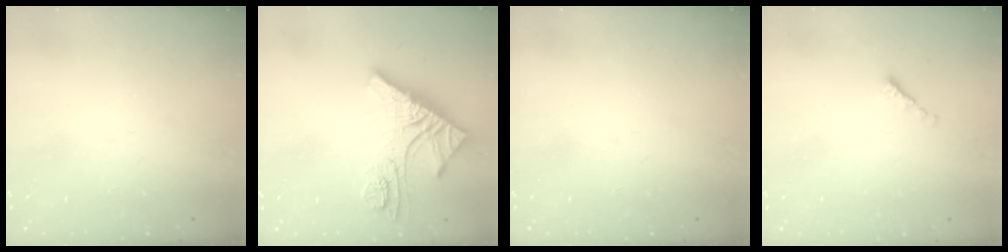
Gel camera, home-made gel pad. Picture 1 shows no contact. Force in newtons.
{"total": 13.5, "press": 13.4, "slide": 1.3}
{"total": 0.0}
{"total": 0.0}